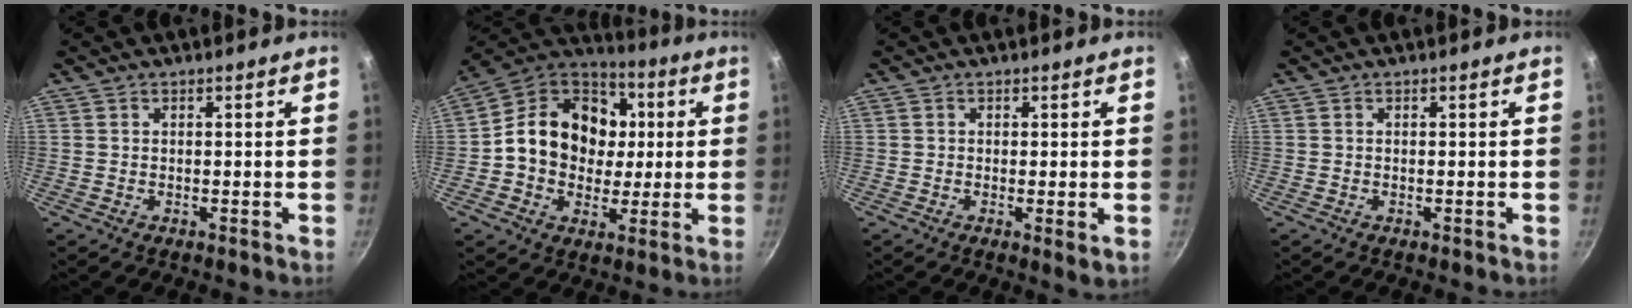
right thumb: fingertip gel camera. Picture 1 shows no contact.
{"total": 19.1, "force": [1.4, 15.8, 10.6], "torque": [-0.151, 0.026, 0.012]}
{"total": 2.0, "force": [-0.1, 0.5, 1.9], "torque": [-0.032, -0.009, -0.004]}
{"total": 0.0}